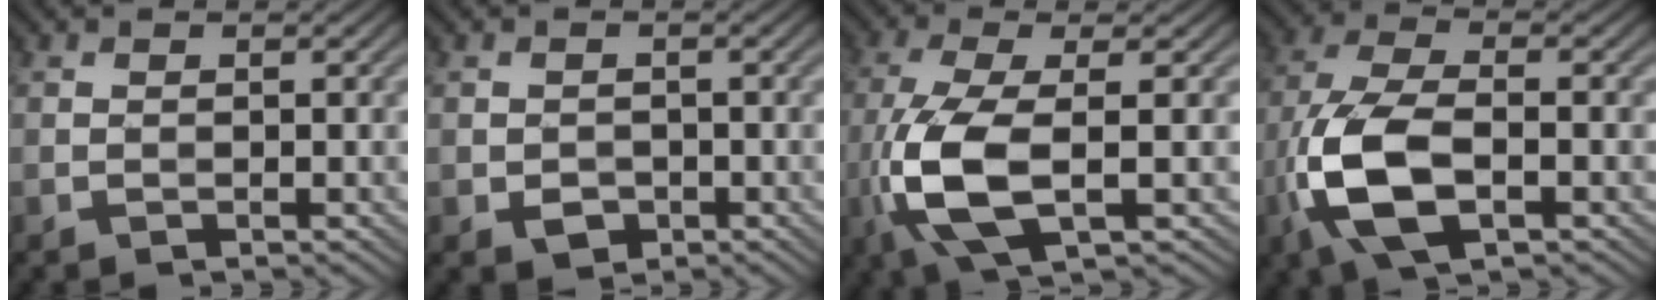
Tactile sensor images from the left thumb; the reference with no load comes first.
{"total": 1.1, "force": [-0.6, 0.9, 0.3], "torque": [-0.001, -0.004, -0.012]}
{"total": 8.4, "force": [-1.7, 2.3, 7.9], "torque": [-0.182, 0.004, -0.038]}
{"total": 9.8, "force": [-3.3, 3.9, 8.3], "torque": [-0.189, 0.000, -0.075]}